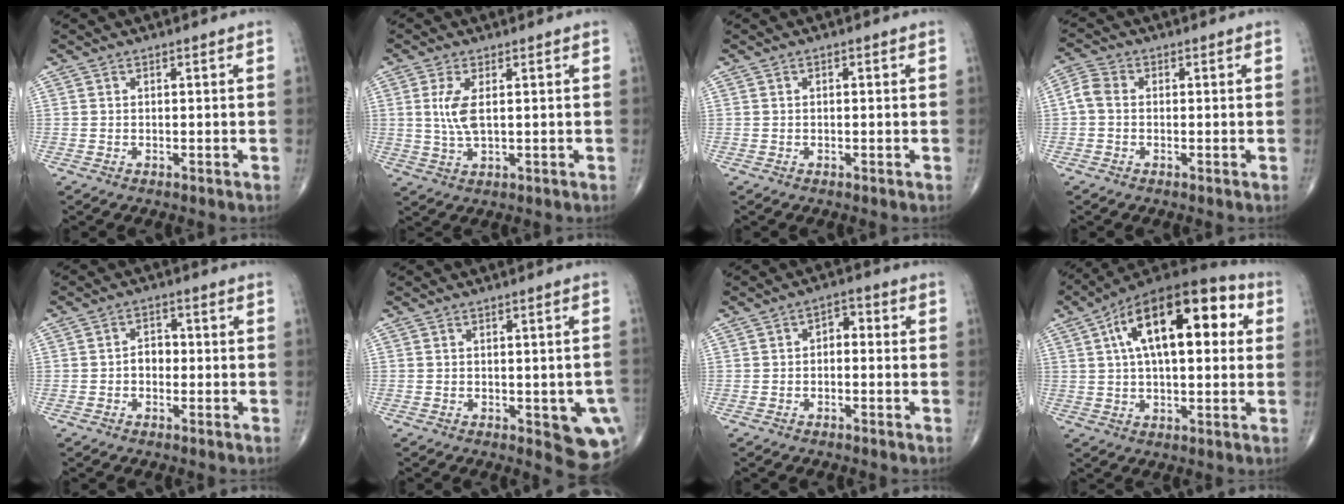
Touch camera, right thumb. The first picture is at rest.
{"total": 5.2, "force": [1.0, 2.0, 4.7], "torque": [-0.109, -0.008, 0.024]}
{"total": 0.5, "force": [0.1, 0.3, 0.5], "torque": [-0.008, 0.001, 0.002]}
{"total": 3.6, "force": [-0.1, 2.7, 2.4], "torque": [-0.050, 0.011, -0.014]}
{"total": 3.1, "force": [-0.6, 2.3, 2.0], "torque": [-0.012, 0.015, -0.018]}
{"total": 9.0, "force": [-2.3, 3.6, 7.9], "torque": [-0.062, -0.006, -0.022]}
{"total": 3.4, "force": [-0.1, 2.2, 2.6], "torque": [-0.022, 0.016, -0.013]}
{"total": 21.6, "force": [5.9, 10.0, 18.3], "torque": [-0.274, 0.026, 0.084]}